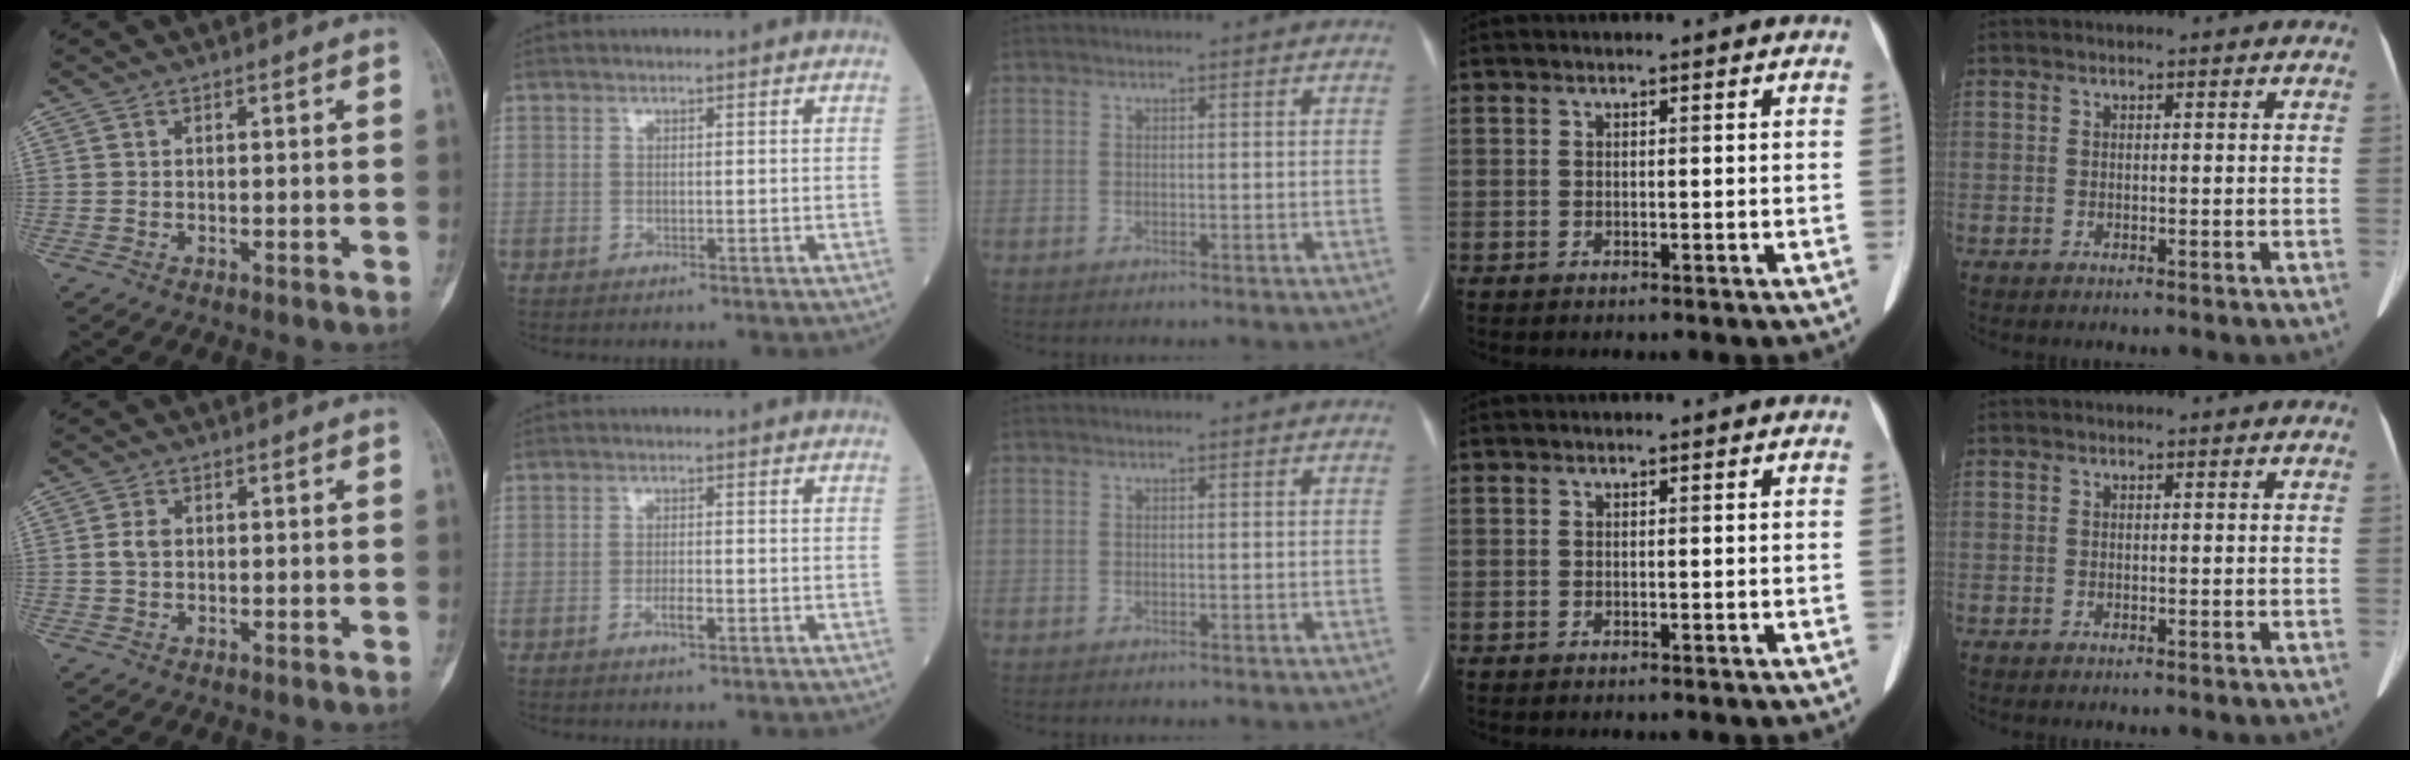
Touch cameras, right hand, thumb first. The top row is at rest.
{"thumb": {"total": 2.1, "force": [0.2, 1.5, 1.5], "torque": [-0.030, 0.005, 0.002]}, "index": {"total": 2.0, "force": [-0.9, 0.4, 1.8], "torque": [-0.032, 0.000, -0.015]}}